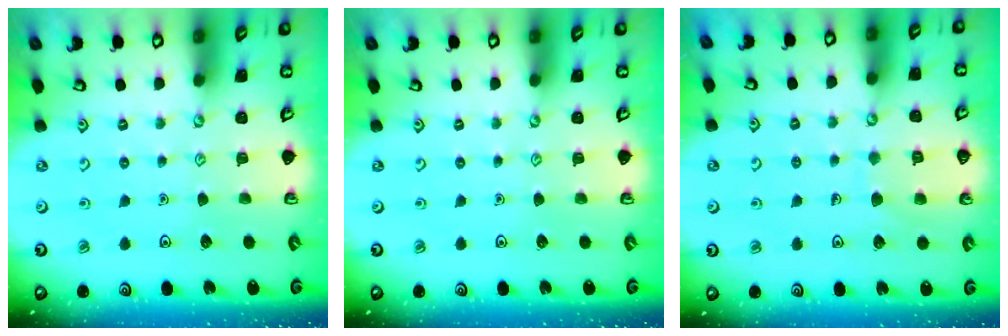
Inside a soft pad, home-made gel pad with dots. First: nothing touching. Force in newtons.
{"total": 0.0}
{"total": 6.6, "press": 6.6, "slide": 0.5}